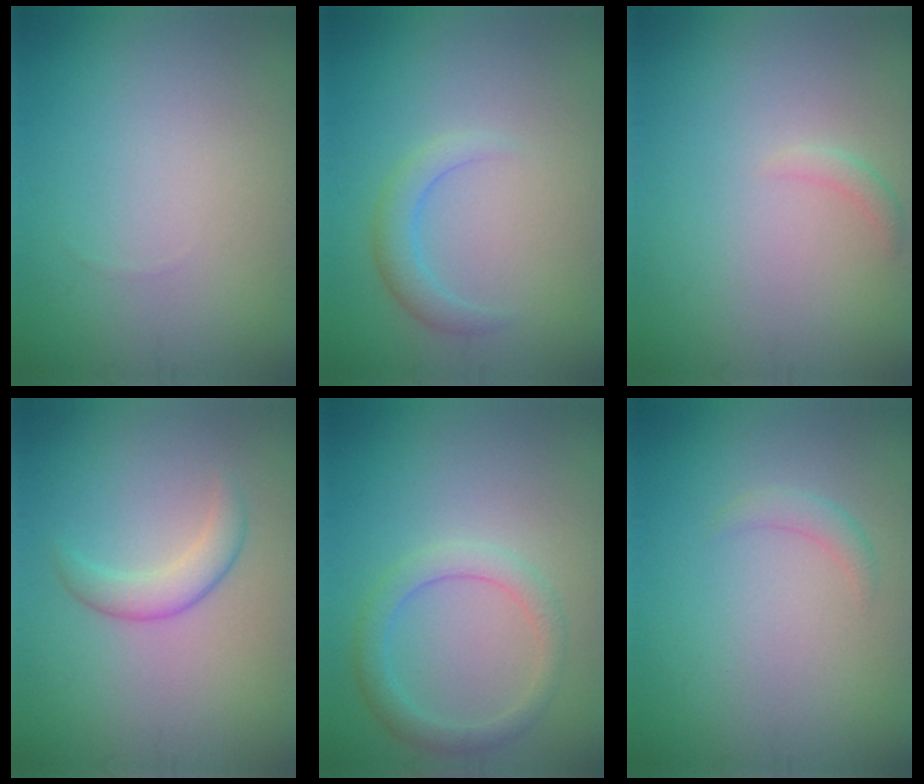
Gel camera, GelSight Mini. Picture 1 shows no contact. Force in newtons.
{"total": 2.0, "press": 2.0, "slide": 0.1}
{"total": 0.8, "press": 0.8, "slide": 0.1}
{"total": 2.3, "press": 2.3, "slide": 0.0}
{"total": 2.7, "press": 2.6, "slide": 0.2}
{"total": 1.2, "press": 1.2, "slide": 0.1}